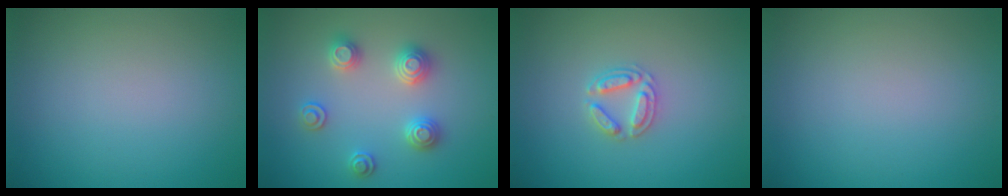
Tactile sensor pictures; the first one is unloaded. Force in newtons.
{"total": 2.9, "press": 2.8, "slide": 0.3}
{"total": 2.5, "press": 2.5, "slide": 0.4}
{"total": 0.0}